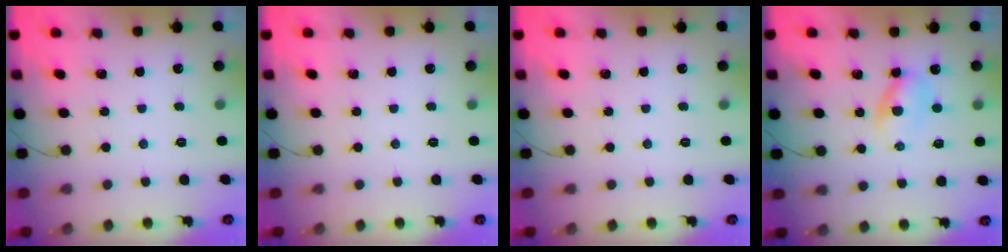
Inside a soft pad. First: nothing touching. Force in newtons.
{"total": 0.0}
{"total": 0.0}
{"total": 3.7, "press": 3.5, "slide": 1.1}